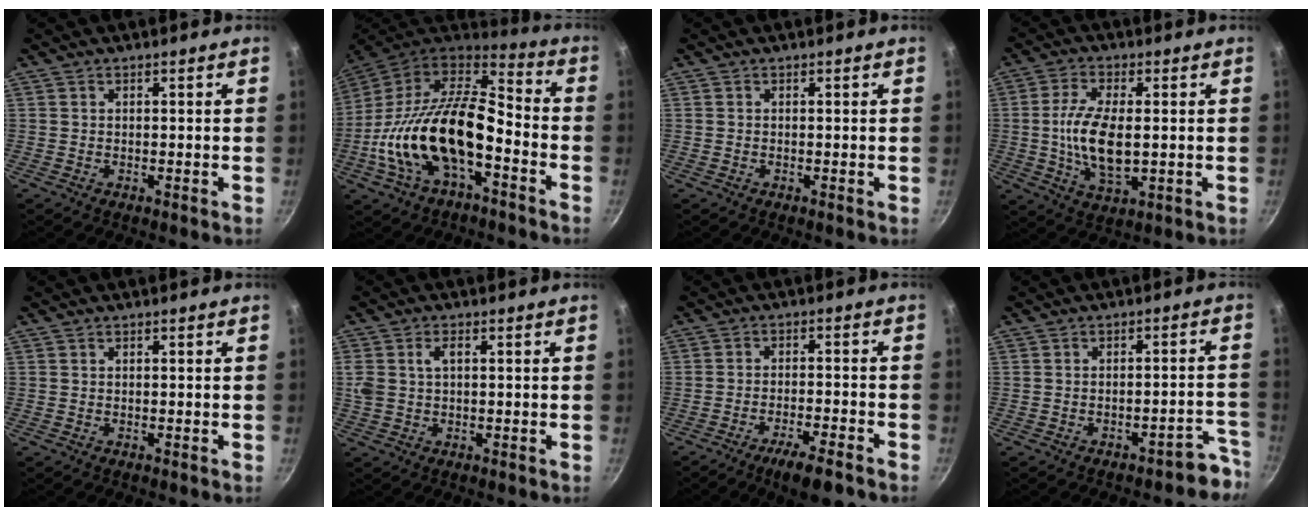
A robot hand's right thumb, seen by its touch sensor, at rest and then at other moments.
{"total": 23.9, "force": [-5.8, 11.9, 19.9], "torque": [-0.364, 0.040, -0.115]}
{"total": 0.0}
{"total": 11.2, "force": [-0.1, 5.1, 10.0], "torque": [-0.200, -0.005, -0.002]}
{"total": 0.0}
{"total": 3.9, "force": [0.8, 2.4, 3.0], "torque": [-0.046, 0.008, 0.015]}
{"total": 7.3, "force": [-5.1, 1.2, 5.1], "torque": [-0.082, 0.027, -0.079]}
{"total": 6.2, "force": [-4.5, 2.7, 3.3], "torque": [0.003, 0.059, -0.042]}